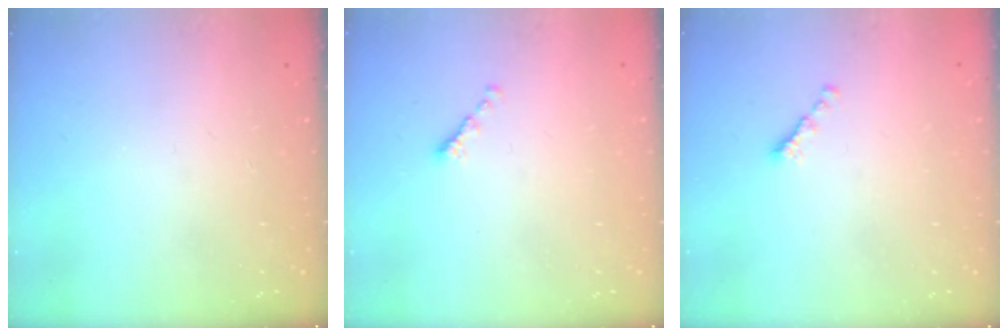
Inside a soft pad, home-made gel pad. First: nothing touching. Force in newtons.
{"total": 0.0}
{"total": 0.0}